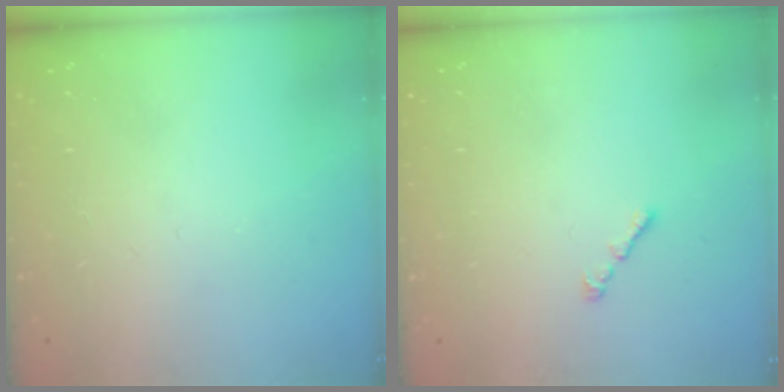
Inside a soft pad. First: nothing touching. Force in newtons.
{"total": 1.0, "press": 0.9, "slide": 0.5}